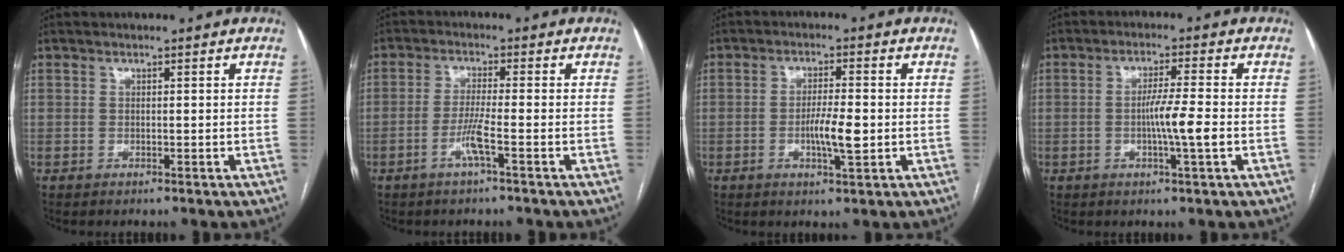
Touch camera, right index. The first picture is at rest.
{"total": 3.9, "force": [-1.8, -0.6, 3.4], "torque": [-0.068, -0.006, -0.039]}
{"total": 5.4, "force": [-1.0, 0.7, 5.2], "torque": [-0.094, -0.005, -0.017]}
{"total": 5.7, "force": [-1.1, -0.5, 5.5], "torque": [-0.098, -0.004, -0.021]}